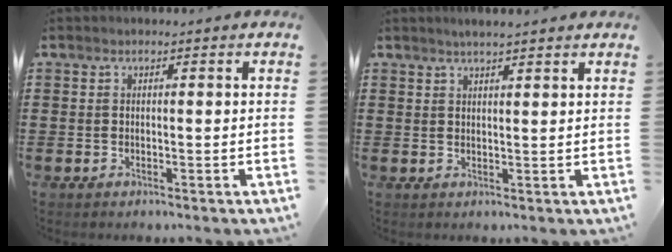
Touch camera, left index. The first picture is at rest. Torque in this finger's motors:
{"motor_torque": [0.41, 0.48, 0.01, 0.04]}